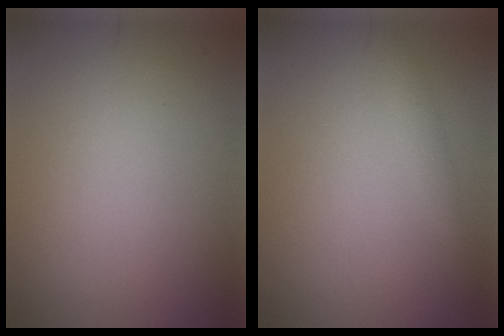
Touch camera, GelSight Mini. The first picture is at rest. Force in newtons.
{"total": 1.0, "press": 1.0, "slide": 0.1}